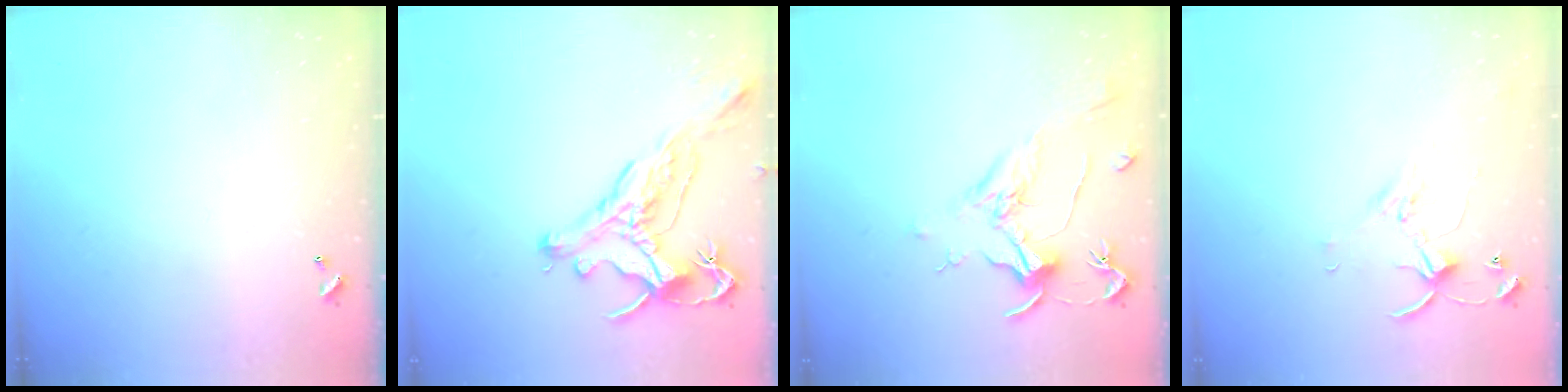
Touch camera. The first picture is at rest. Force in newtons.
{"total": 1.2, "press": 0.9, "slide": 0.9}
{"total": 1.9, "press": 1.7, "slide": 0.9}
{"total": 2.8, "press": 2.8, "slide": 0.4}